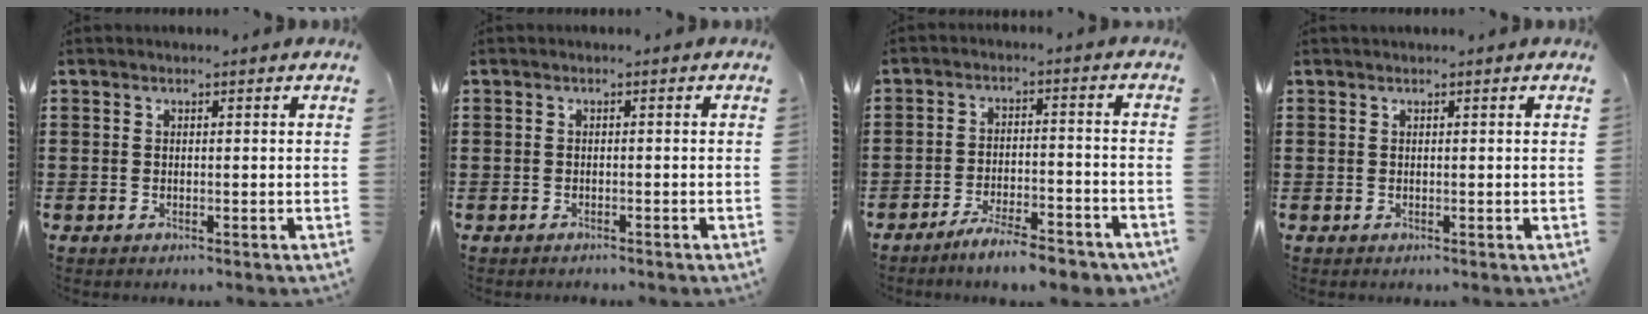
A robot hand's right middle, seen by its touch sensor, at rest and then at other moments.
{"total": 0.8, "force": [-0.7, 0.3, -0.1], "torque": [0.000, 0.001, -0.017]}
{"total": 6.3, "force": [-5.7, 0.3, 2.8], "torque": [-0.048, -0.005, -0.104]}
{"total": 0.0}